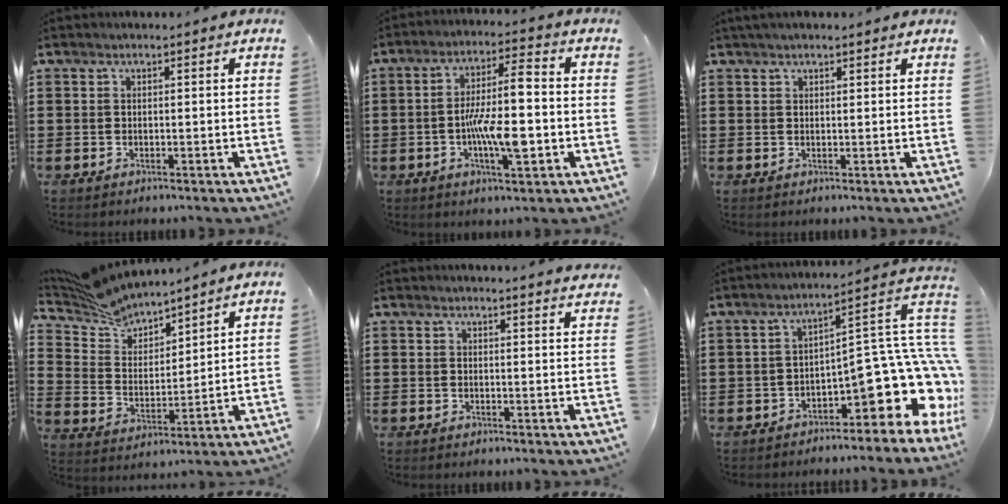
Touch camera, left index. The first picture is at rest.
{"total": 9.9, "force": [-1.9, 2.7, 9.3], "torque": [-0.168, 0.002, -0.038]}
{"total": 1.2, "force": [1.1, 0.3, 0.3], "torque": [-0.008, 0.002, 0.020]}
{"total": 7.1, "force": [7.0, 1.1, 0.9], "torque": [-0.054, -0.037, 0.125]}
{"total": 2.0, "force": [2.0, -0.4, 0.1], "torque": [-0.007, -0.006, 0.038]}
{"total": 11.8, "force": [-3.2, 4.1, 10.6], "torque": [-0.142, -0.020, -0.052]}